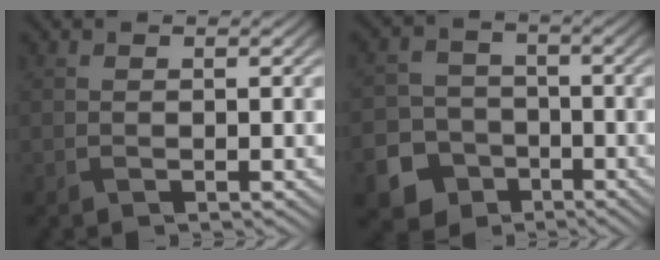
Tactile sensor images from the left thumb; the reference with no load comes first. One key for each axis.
{"total": 9.1, "fx": -4.9, "fy": 7.2, "fz": 2.7, "tx": -0.068, "ty": -0.033, "tz": -0.107}